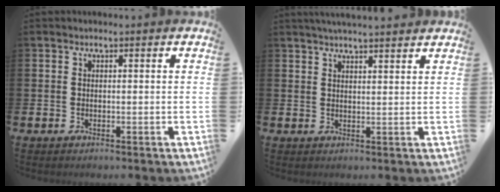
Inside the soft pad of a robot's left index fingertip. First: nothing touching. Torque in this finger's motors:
{"motor_torque": [0.89, -1.09, 0.58, 0.13]}